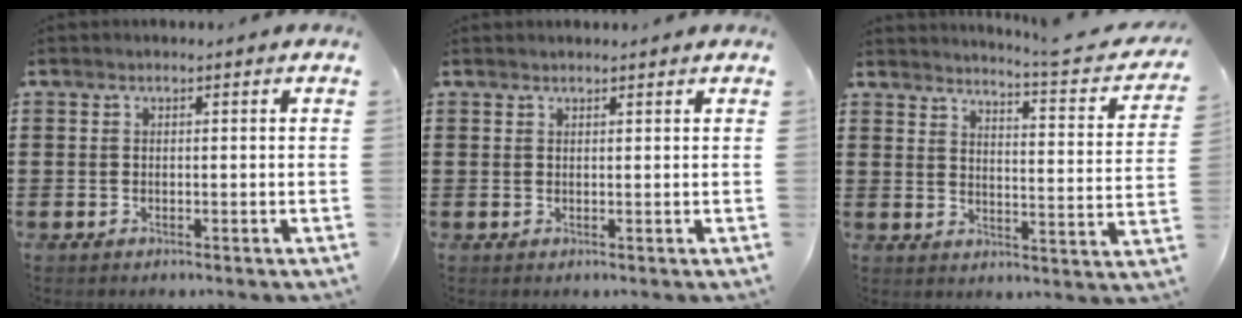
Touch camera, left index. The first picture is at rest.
{"total": 0.8, "force": [0.8, 0.0, 0.0], "torque": [-0.002, 0.000, 0.015]}
{"total": 4.2, "force": [3.7, -0.6, 1.9], "torque": [-0.041, -0.038, 0.050]}